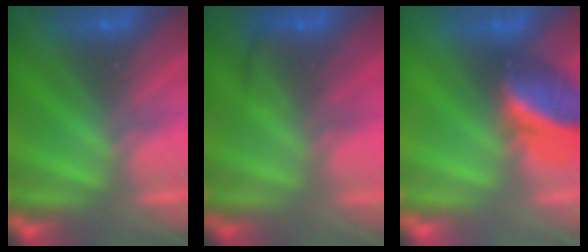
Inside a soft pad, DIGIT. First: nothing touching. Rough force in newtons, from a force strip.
{"total": 2.4}
{"total": 2.6}